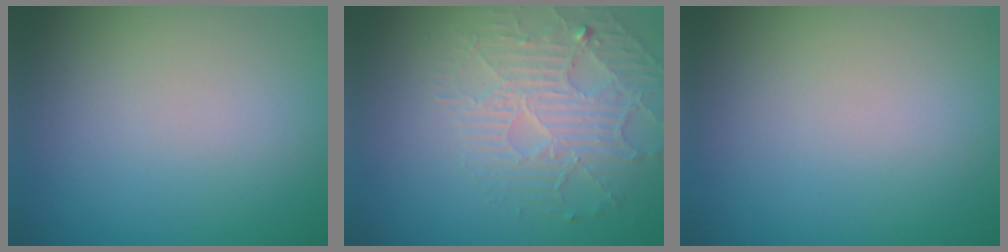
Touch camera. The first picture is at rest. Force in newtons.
{"total": 4.5, "press": 3.3, "slide": 3.1}
{"total": 0.0}